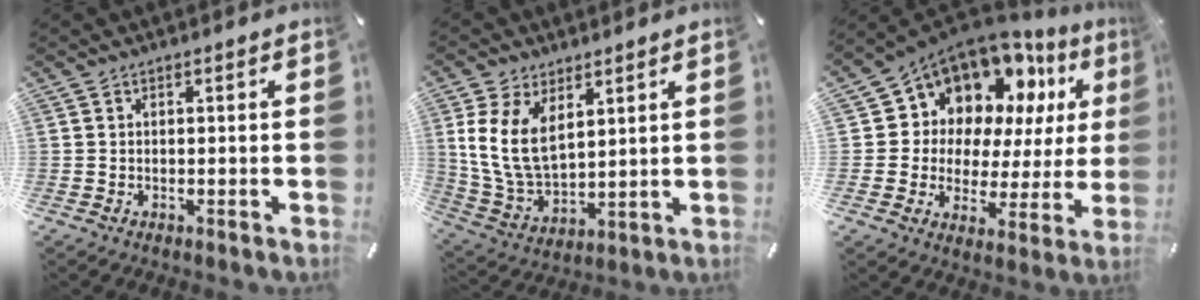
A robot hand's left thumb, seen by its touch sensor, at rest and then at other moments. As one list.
[{"total": 11.5, "force": [4.5, 7.4, 7.6], "torque": [-0.188, -0.019, 0.082]}, {"total": 12.3, "force": [9.2, 7.7, 2.9], "torque": [-0.062, -0.090, 0.164]}]